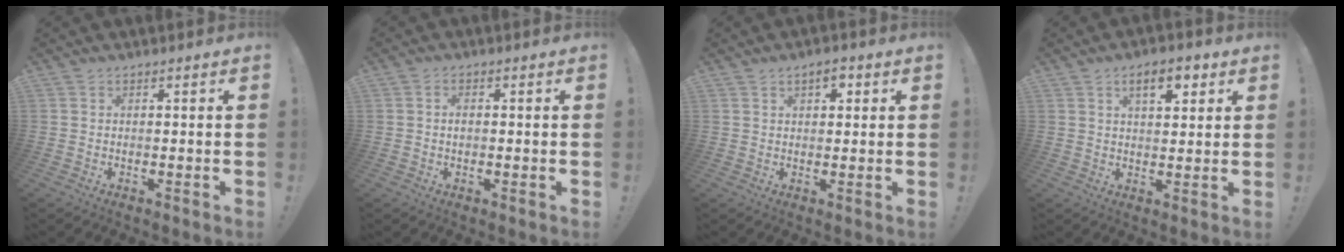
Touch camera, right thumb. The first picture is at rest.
{"total": 1.5, "force": [-0.1, 1.1, 0.9], "torque": [-0.027, 0.009, 0.000]}
{"total": 3.5, "force": [1.8, 1.8, 2.4], "torque": [-0.030, -0.004, 0.028]}
{"total": 7.3, "force": [3.7, 3.2, 5.5], "torque": [-0.076, -0.006, 0.059]}